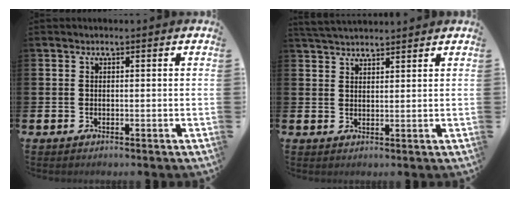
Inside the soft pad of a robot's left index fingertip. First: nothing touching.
{"total": 3.3, "force": [3.3, 0.4, 0.6], "torque": [-0.018, -0.011, 0.062]}